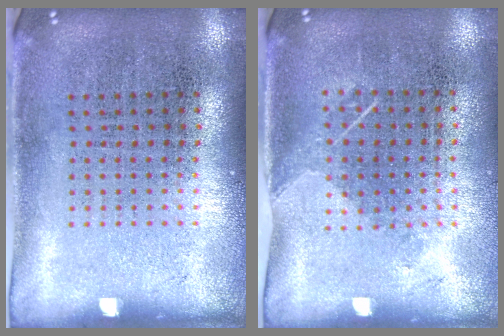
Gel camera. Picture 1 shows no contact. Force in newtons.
{"total": 1.2, "press": 0.9, "slide": 0.8}